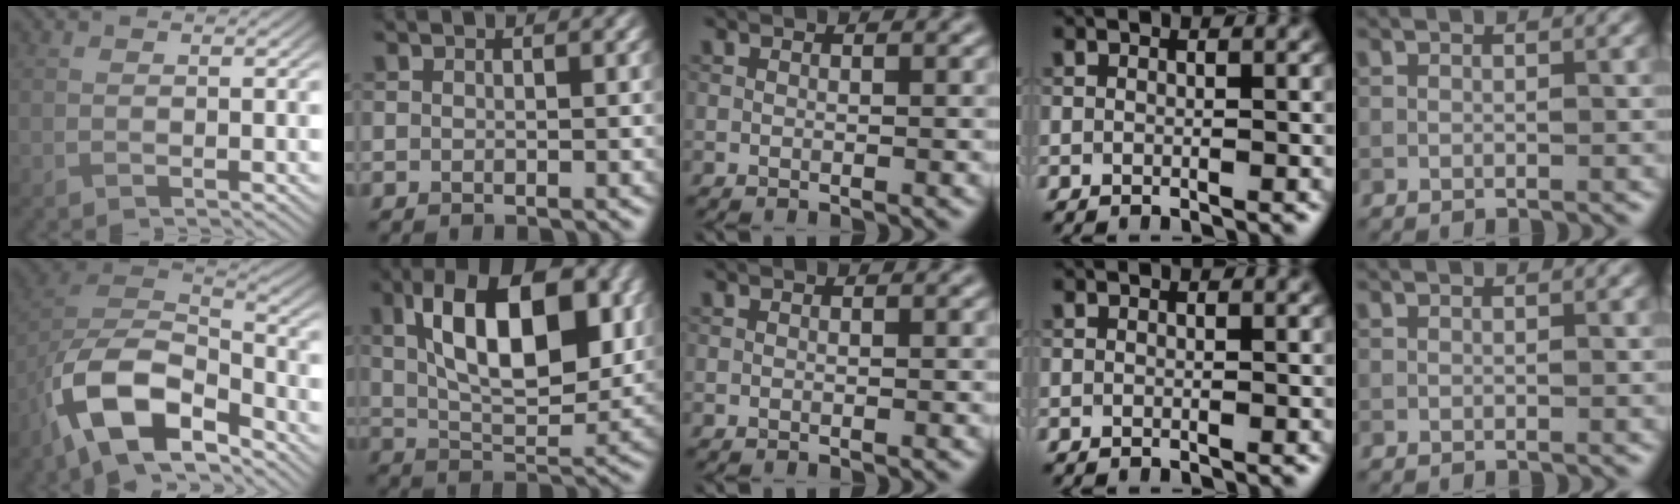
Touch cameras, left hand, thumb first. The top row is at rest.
{"thumb": {"total": 13.8, "force": [-8.2, 6.4, 9.1], "torque": [-0.197, -0.023, -0.161]}, "index": {"total": 11.7, "force": [3.2, 5.8, 9.6], "torque": [-0.148, 0.007, 0.052]}}